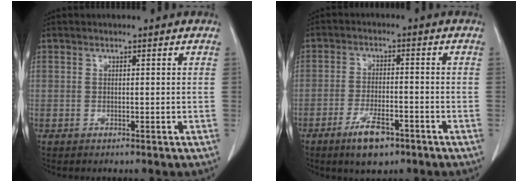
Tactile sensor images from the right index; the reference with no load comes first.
{"total": 6.4, "force": [-4.1, 2.0, 4.6], "torque": [-0.085, -0.006, -0.067]}